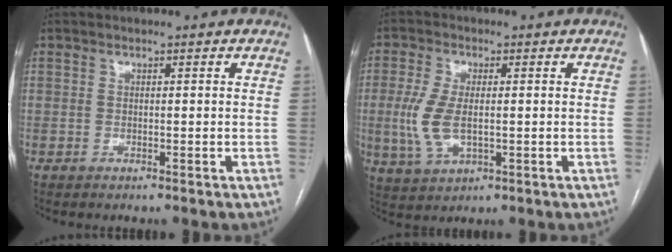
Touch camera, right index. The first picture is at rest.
{"total": 7.2, "force": [-0.5, 3.2, 6.4], "torque": [-0.157, -0.003, -0.006]}